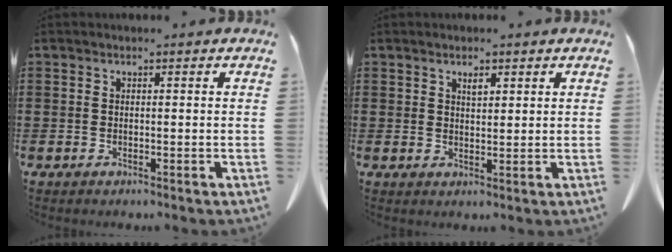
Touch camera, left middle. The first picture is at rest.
{"total": 1.7, "force": [1.2, 0.6, 1.0], "torque": [-0.021, 0.000, 0.023]}